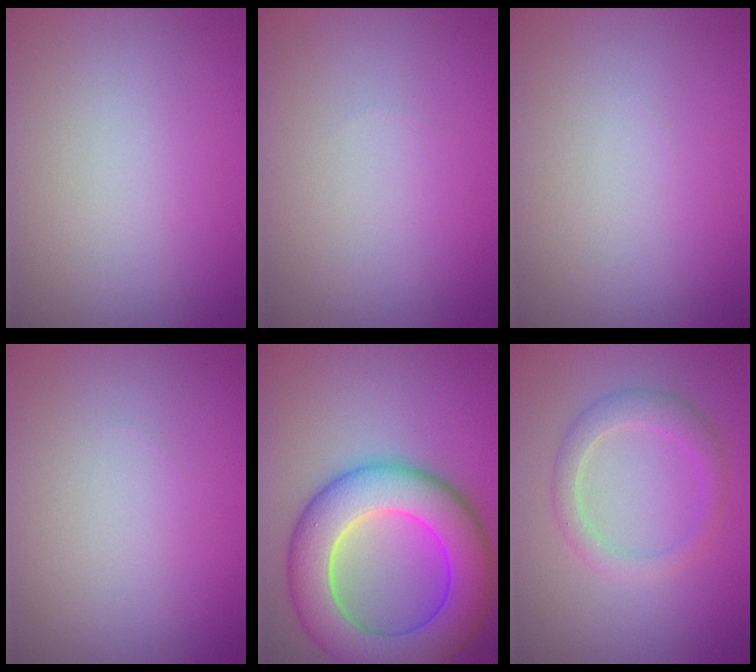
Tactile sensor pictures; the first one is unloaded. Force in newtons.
{"total": 0.0}
{"total": 0.0}
{"total": 0.0}
{"total": 10.9, "press": 10.9, "slide": 0.3}
{"total": 2.5, "press": 2.5, "slide": 0.1}